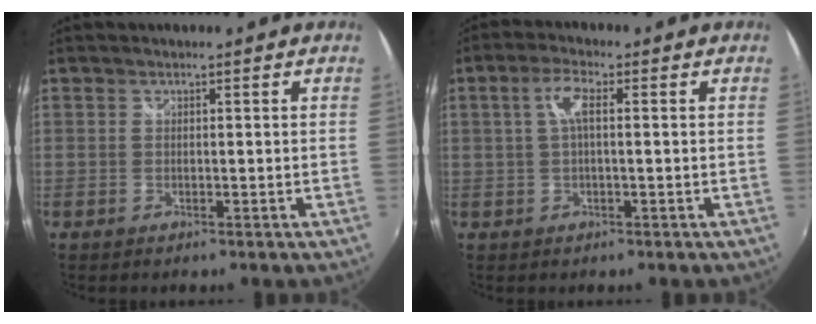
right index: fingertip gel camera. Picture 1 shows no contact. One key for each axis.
{"total": 4.2, "fx": 0.6, "fy": 1.0, "fz": 4.0, "tx": -0.079, "ty": 0.009, "tz": 0.012}